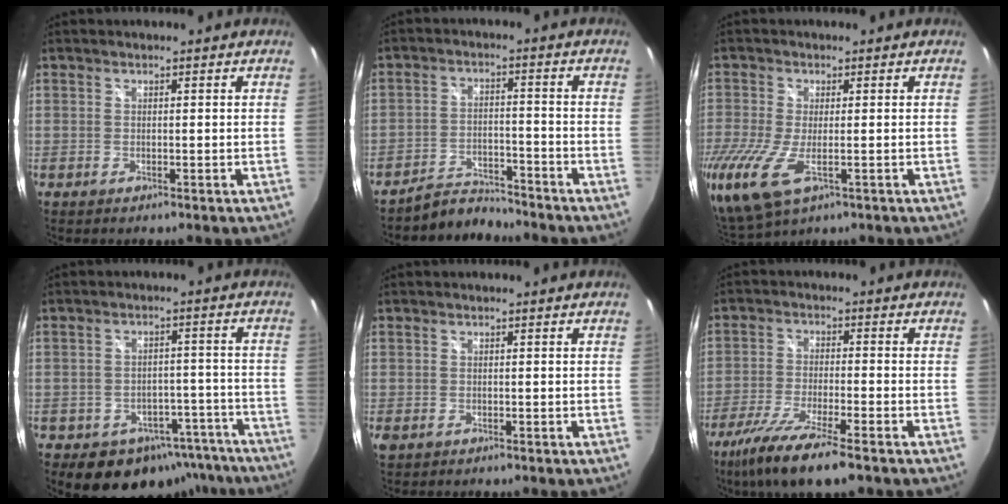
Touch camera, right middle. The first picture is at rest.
{"total": 6.1, "force": [-6.1, 0.7, 0.4], "torque": [-0.022, 0.012, -0.103]}
{"total": 7.9, "force": [-3.0, 3.4, 6.4], "torque": [-0.147, -0.025, -0.056]}
{"total": 13.0, "force": [-8.6, 8.7, 4.4], "torque": [-0.080, 0.028, -0.079]}
{"total": 1.4, "force": [-0.5, 1.0, 0.9], "torque": [-0.021, -0.005, -0.007]}
{"total": 12.9, "force": [-9.0, 1.7, 9.0], "torque": [-0.194, -0.043, -0.165]}